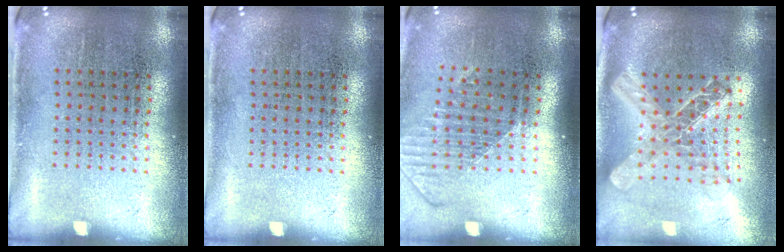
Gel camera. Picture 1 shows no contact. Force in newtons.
{"total": 0.0}
{"total": 1.6, "press": 1.2, "slide": 1.0}
{"total": 2.1, "press": 1.7, "slide": 1.3}